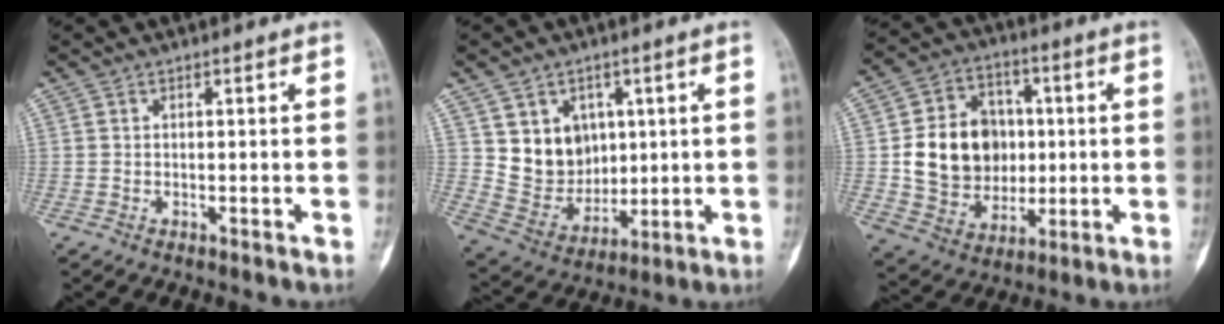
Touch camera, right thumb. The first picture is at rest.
{"total": 11.0, "force": [3.2, 9.3, 5.0], "torque": [-0.043, -0.022, 0.076]}
{"total": 16.6, "force": [0.8, 13.5, 9.6], "torque": [-0.121, 0.010, 0.026]}